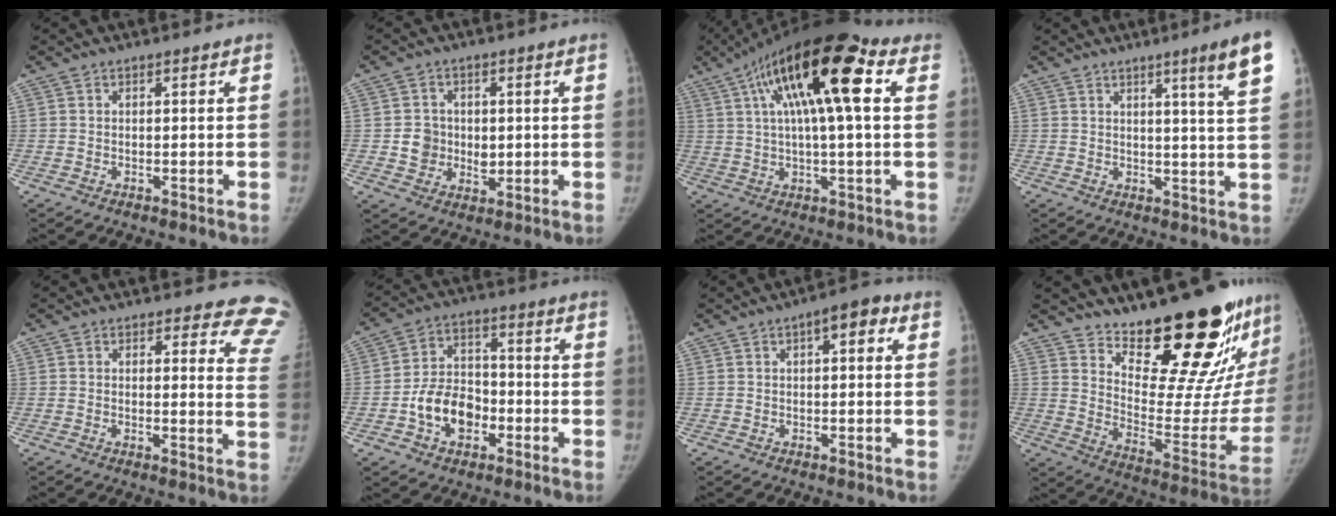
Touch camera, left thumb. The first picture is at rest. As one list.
[{"total": 6.5, "force": [0.2, 6.0, 2.5], "torque": [-0.007, 0.001, 0.008]}, {"total": 19.4, "force": [5.8, 5.6, 17.7], "torque": [-0.304, 0.022, 0.087]}, {"total": 8.5, "force": [4.7, -0.3, 7.1], "torque": [-0.095, -0.029, 0.060]}, {"total": 11.1, "force": [10.1, 4.2, 1.6], "torque": [0.045, -0.080, 0.066]}, {"total": 11.1, "force": [-3.9, 8.2, 6.5], "torque": [-0.079, 0.033, -0.069]}, {"total": 4.7, "force": [1.4, 2.1, 4.0], "torque": [-0.040, 0.010, 0.011]}, {"total": 24.2, "force": [18.0, 6.8, 14.6], "torque": [-0.172, -0.141, 0.265]}]